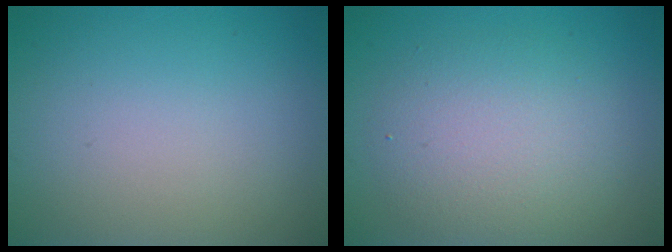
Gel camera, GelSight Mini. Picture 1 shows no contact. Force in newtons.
{"total": 4.9, "press": 4.9, "slide": 0.4}